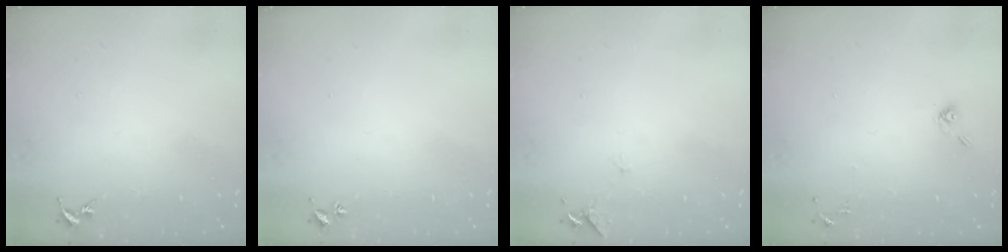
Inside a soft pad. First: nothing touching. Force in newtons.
{"total": 2.0, "press": 2.0, "slide": 0.3}
{"total": 6.2, "press": 6.2, "slide": 0.6}
{"total": 6.5, "press": 6.4, "slide": 1.5}